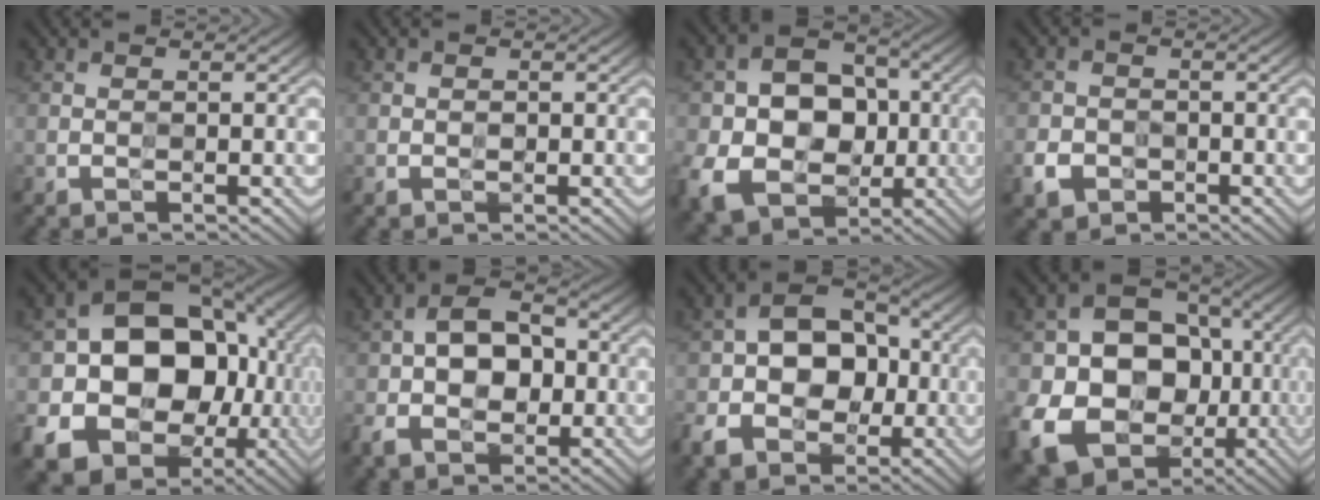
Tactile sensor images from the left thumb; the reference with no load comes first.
{"total": 0.8, "force": [-0.2, 0.6, 0.4], "torque": [-0.006, -0.003, -0.005]}
{"total": 13.1, "force": [-2.2, 10.2, 7.9], "torque": [-0.163, -0.017, -0.048]}
{"total": 3.2, "force": [-1.6, 2.4, 1.2], "torque": [-0.030, -0.006, -0.034]}
{"total": 20.2, "force": [-3.1, 16.4, 11.4], "torque": [-0.210, -0.049, -0.043]}
{"total": 8.2, "force": [-1.0, 5.8, 5.8], "torque": [-0.106, 0.007, -0.026]}
{"total": 10.9, "force": [-2.2, 7.9, 7.1], "torque": [-0.125, -0.005, -0.050]}
{"total": 18.9, "force": [-4.0, 15.5, 10.0], "torque": [-0.197, -0.043, -0.079]}